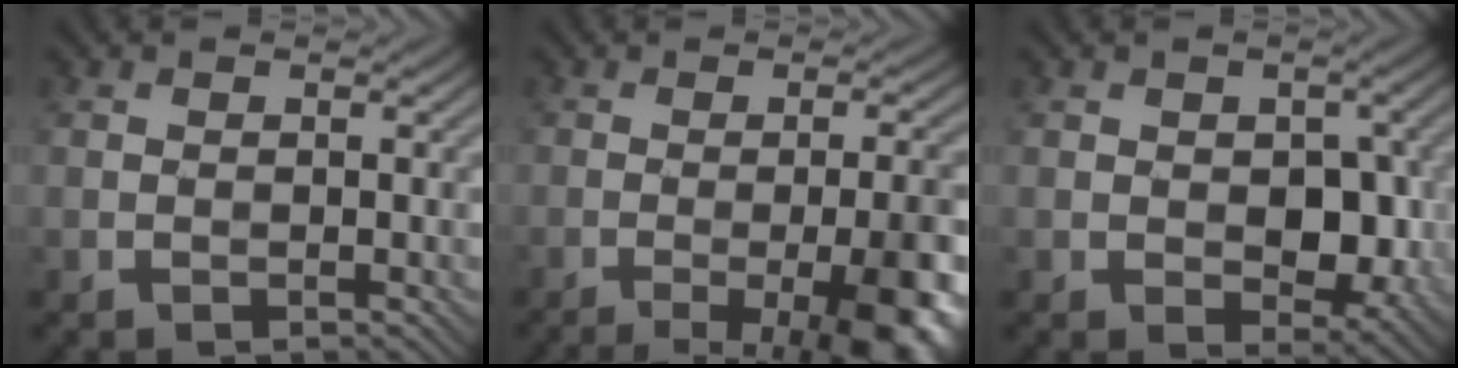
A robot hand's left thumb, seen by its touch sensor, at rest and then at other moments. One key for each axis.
{"total": 11.8, "fx": -5.0, "fy": 3.0, "fz": 10.3, "tx": -0.108, "ty": 0.004, "tz": -0.066}
{"total": 5.8, "fx": -0.6, "fy": 3.6, "fz": 4.4, "tx": -0.070, "ty": -0.013, "tz": -0.004}